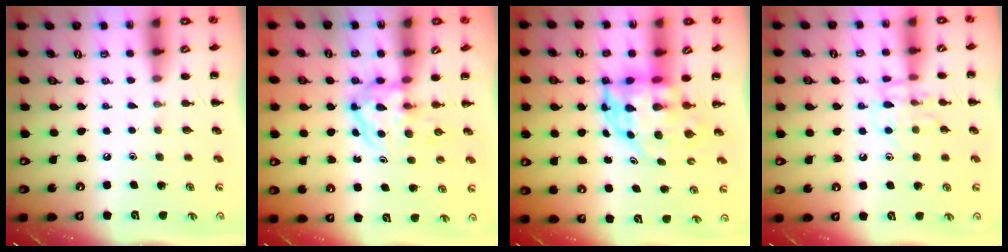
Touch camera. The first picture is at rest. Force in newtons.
{"total": 3.8, "press": 3.7, "slide": 0.5}
{"total": 5.6, "press": 5.4, "slide": 1.5}
{"total": 9.5, "press": 9.5, "slide": 0.4}